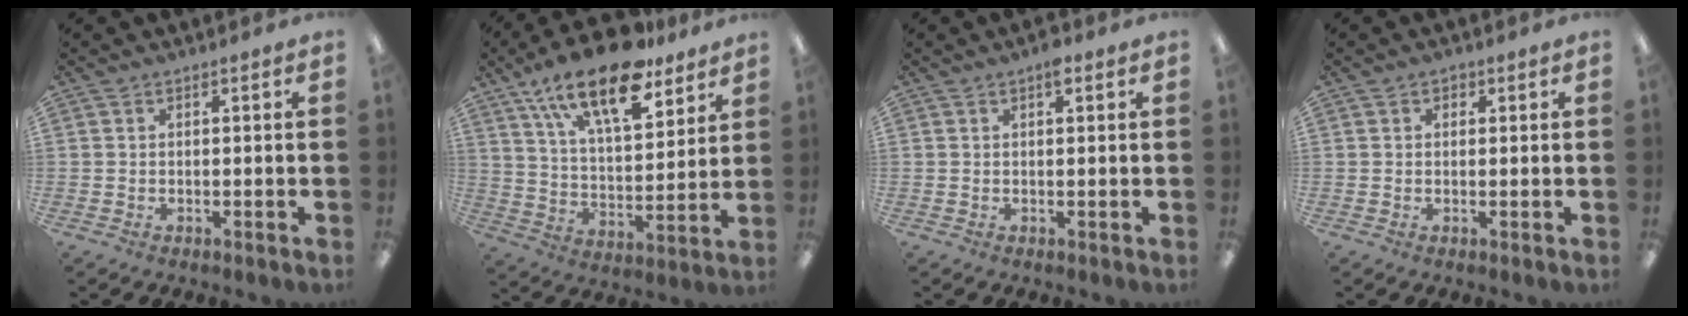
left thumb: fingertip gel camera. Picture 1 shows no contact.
{"total": 19.6, "force": [14.1, 7.6, 11.3], "torque": [-0.194, -0.074, 0.243]}
{"total": 2.6, "force": [1.4, 1.0, 2.0], "torque": [-0.028, -0.001, 0.020]}
{"total": 1.3, "force": [0.6, 1.1, 0.6], "torque": [-0.004, 0.001, 0.008]}